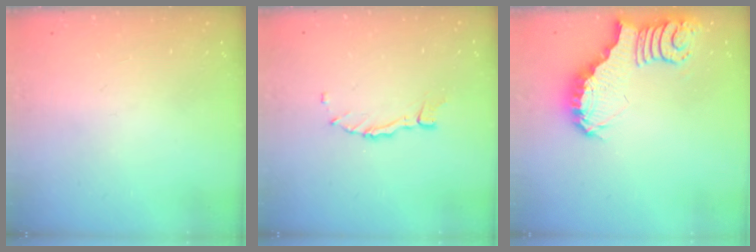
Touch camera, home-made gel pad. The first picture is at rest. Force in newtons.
{"total": 3.9, "press": 3.9, "slide": 0.3}
{"total": 3.8, "press": 3.7, "slide": 0.5}